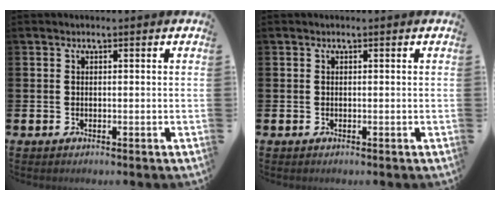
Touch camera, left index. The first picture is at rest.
{"total": 0.0}